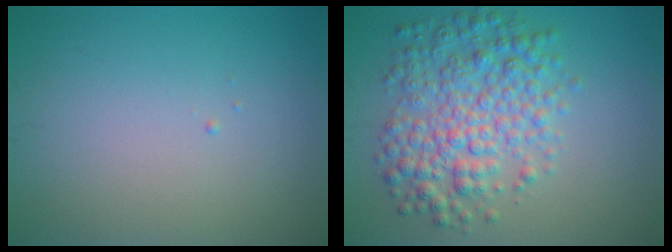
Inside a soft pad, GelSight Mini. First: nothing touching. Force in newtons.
{"total": 6.3, "press": 6.3, "slide": 0.1}